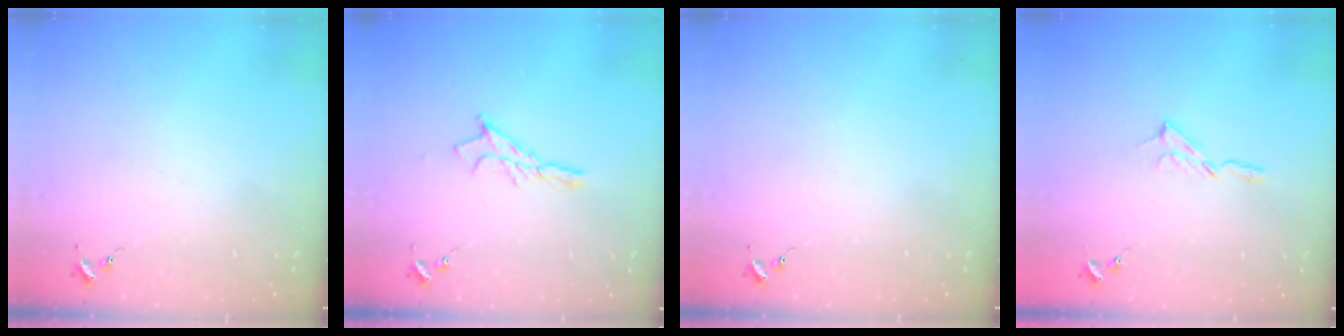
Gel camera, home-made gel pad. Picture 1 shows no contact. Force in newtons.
{"total": 10.2, "press": 10.1, "slide": 0.9}
{"total": 0.0}
{"total": 4.7, "press": 4.7, "slide": 0.6}